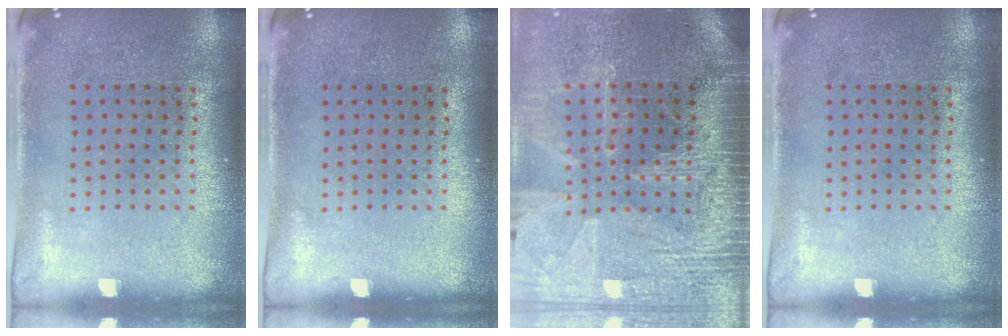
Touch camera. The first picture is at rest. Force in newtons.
{"total": 0.0}
{"total": 3.6, "press": 3.3, "slide": 1.5}
{"total": 0.0}